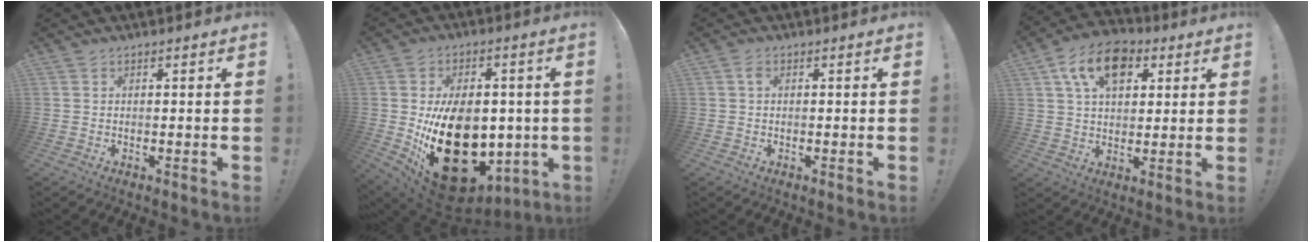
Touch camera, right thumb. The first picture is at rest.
{"total": 26.2, "force": [-3.4, 17.9, 18.9], "torque": [-0.287, -0.001, -0.020]}
{"total": 1.1, "force": [0.1, 0.7, 0.9], "torque": [-0.016, 0.003, -0.001]}
{"total": 14.1, "force": [5.8, 9.5, 8.6], "torque": [-0.133, -0.007, 0.109]}